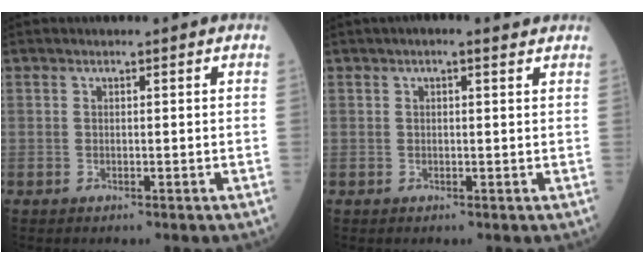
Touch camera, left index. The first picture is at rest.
{"total": 3.0, "force": [2.1, 0.8, 2.0], "torque": [-0.033, 0.020, 0.029]}